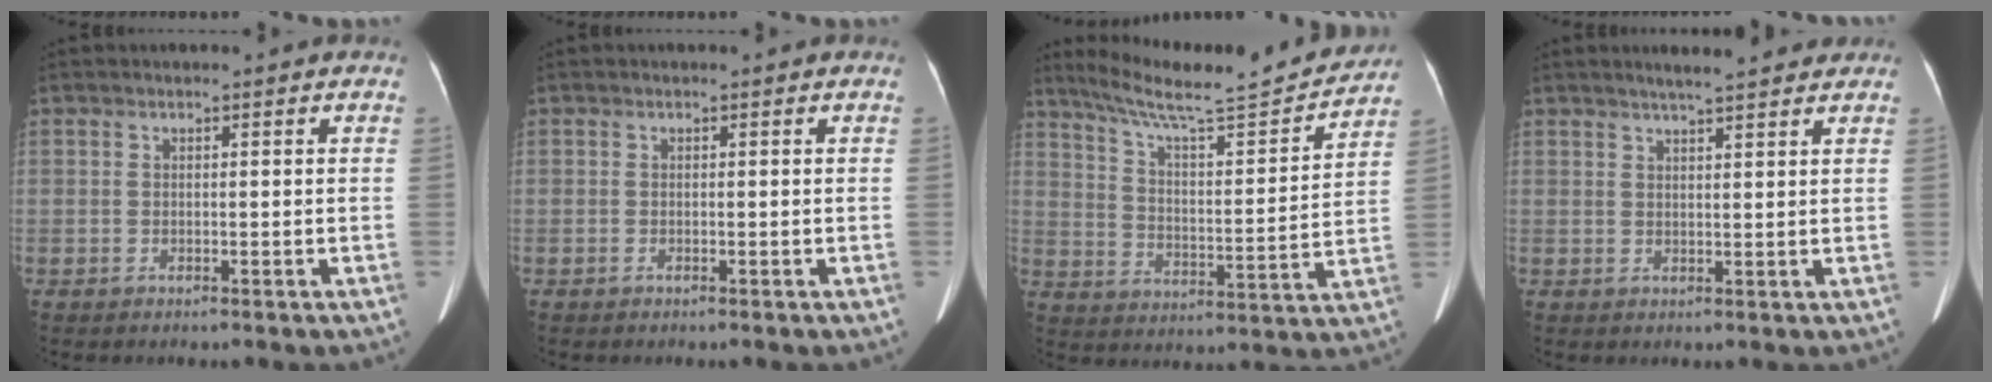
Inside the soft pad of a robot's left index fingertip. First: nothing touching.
{"total": 0.0}
{"total": 18.5, "force": [17.0, 0.8, 7.2], "torque": [-0.121, -0.019, 0.251]}
{"total": 6.3, "force": [5.4, 0.7, 3.1], "torque": [-0.044, 0.017, 0.074]}